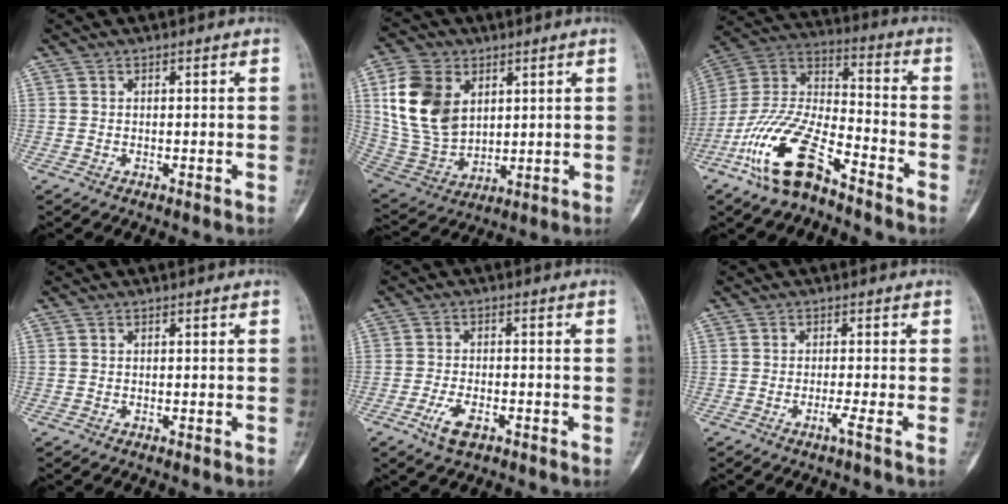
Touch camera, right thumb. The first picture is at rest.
{"total": 15.7, "force": [4.8, 11.0, 10.1], "torque": [-0.181, -0.016, 0.106]}
{"total": 16.9, "force": [-10.5, 6.2, 11.7], "torque": [-0.231, 0.068, -0.205]}
{"total": 0.0}
{"total": 4.8, "force": [-2.6, 2.2, 3.4], "torque": [-0.070, 0.008, -0.045]}
{"total": 1.8, "force": [-1.0, -0.7, 1.4], "torque": [-0.032, -0.005, -0.023]}